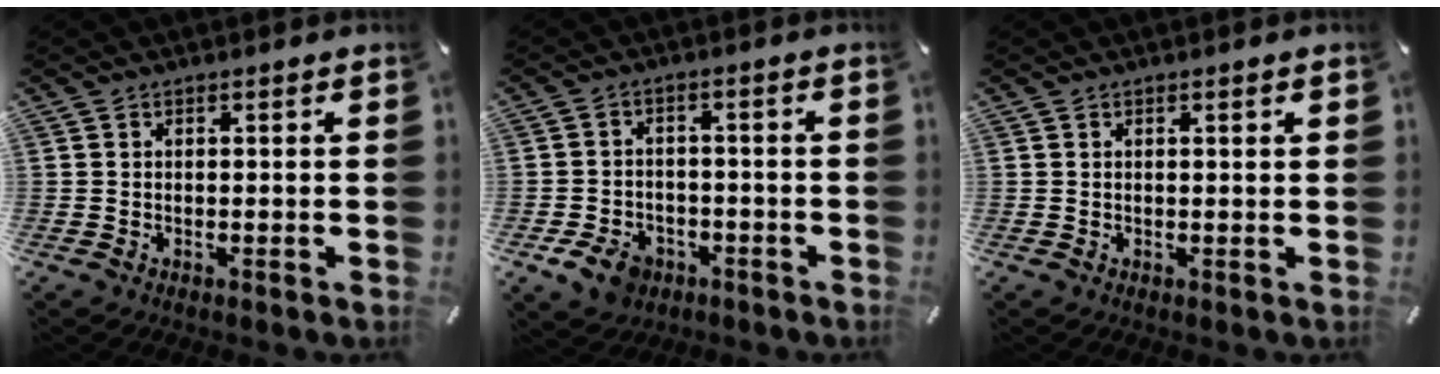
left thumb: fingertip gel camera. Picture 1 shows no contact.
{"total": 6.7, "force": [-3.9, 4.8, 2.8], "torque": [-0.055, 0.017, -0.076]}
{"total": 0.9, "force": [0.4, 0.1, 0.8], "torque": [-0.015, 0.001, 0.005]}